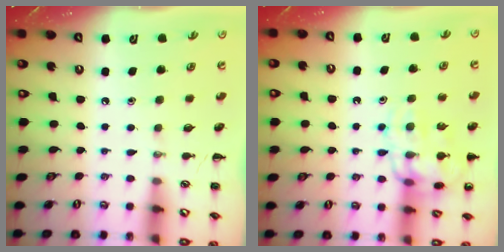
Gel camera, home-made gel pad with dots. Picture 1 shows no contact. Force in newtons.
{"total": 14.5, "press": 14.3, "slide": 1.9}